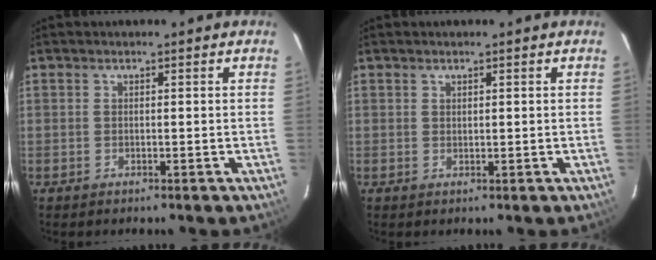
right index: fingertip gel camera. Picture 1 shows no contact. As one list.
[{"total": 0.6, "force": [0.4, 0.3, 0.2], "torque": [-0.003, 0.003, 0.009]}]